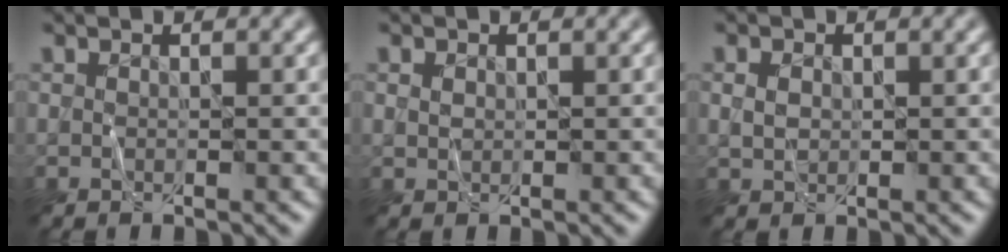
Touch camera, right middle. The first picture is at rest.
{"total": 0.8, "force": [0.3, 0.7, 0.4], "torque": [-0.010, 0.000, 0.006]}
{"total": 1.6, "force": [0.2, 1.2, 0.9], "torque": [-0.021, 0.002, 0.005]}